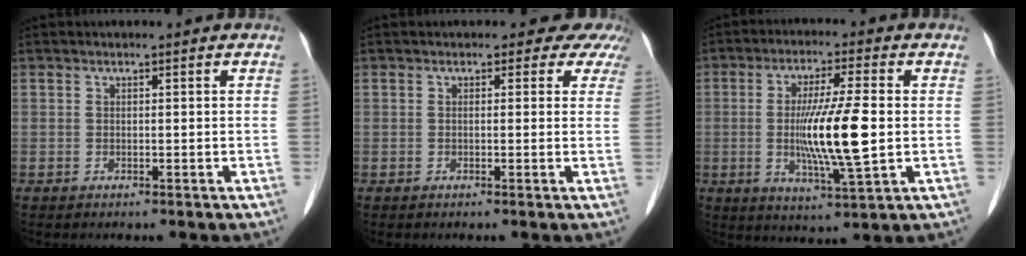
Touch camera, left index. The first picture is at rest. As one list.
[{"total": 4.2, "force": [3.4, 2.3, 0.7], "torque": [0.017, -0.004, 0.007]}, {"total": 11.3, "force": [-0.6, 0.8, 11.2], "torque": [-0.214, -0.015, -0.012]}]